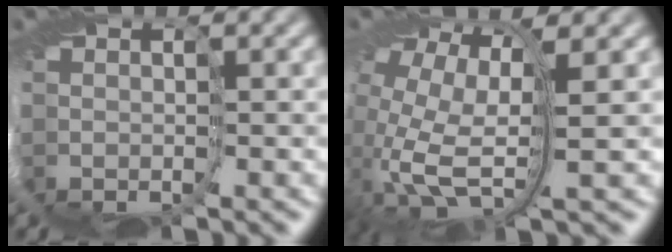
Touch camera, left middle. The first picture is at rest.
{"total": 11.8, "force": [-0.4, 6.3, 10.0], "torque": [-0.213, -0.033, 0.004]}